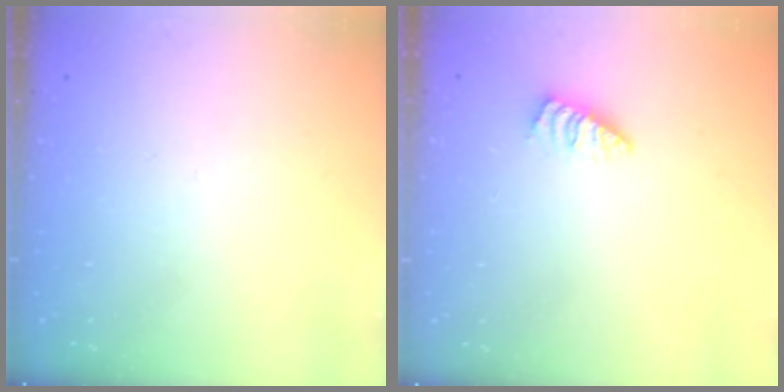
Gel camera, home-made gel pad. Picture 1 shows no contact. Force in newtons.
{"total": 1.0, "press": 1.0, "slide": 0.2}